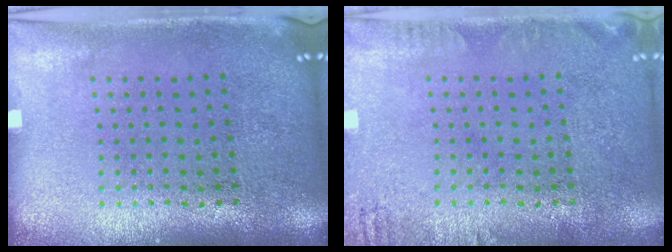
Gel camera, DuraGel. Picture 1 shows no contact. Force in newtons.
{"total": 1.5, "press": 1.5, "slide": 0.2}